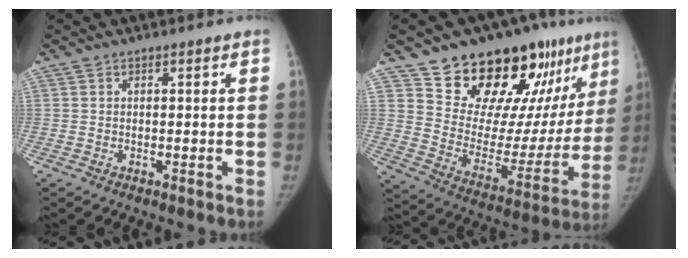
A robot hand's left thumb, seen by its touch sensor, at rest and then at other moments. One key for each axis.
{"total": 25.6, "fx": 17.7, "fy": 11.2, "fz": 14.7, "tx": -0.164, "ty": -0.090, "tz": 0.268}